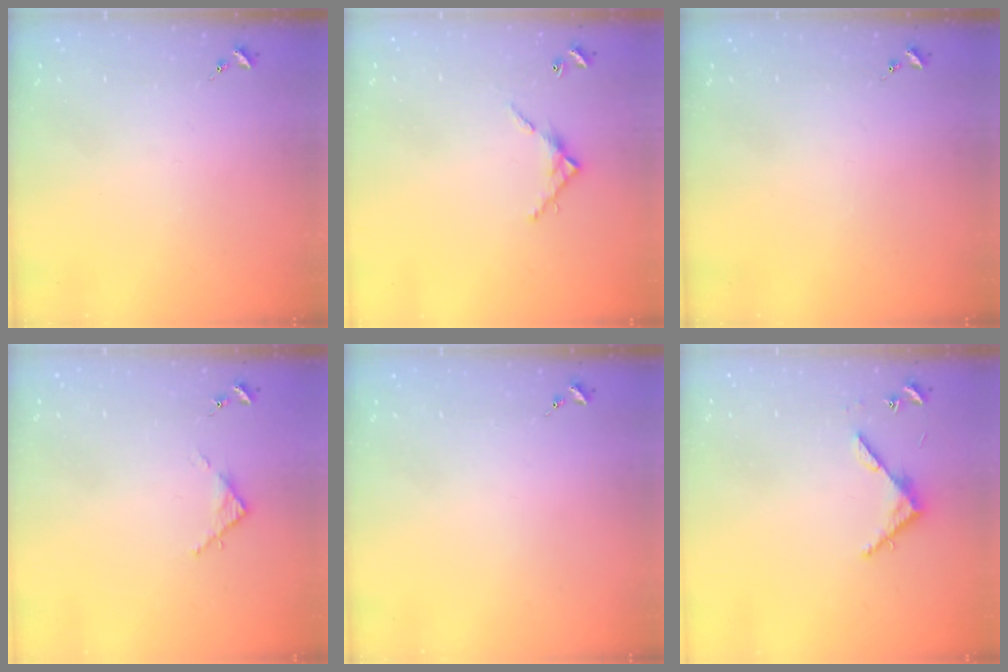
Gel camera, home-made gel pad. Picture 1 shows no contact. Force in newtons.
{"total": 6.3, "press": 6.3, "slide": 0.5}
{"total": 0.0}
{"total": 3.3, "press": 3.2, "slide": 0.3}
{"total": 0.0}
{"total": 5.0, "press": 5.0, "slide": 0.4}